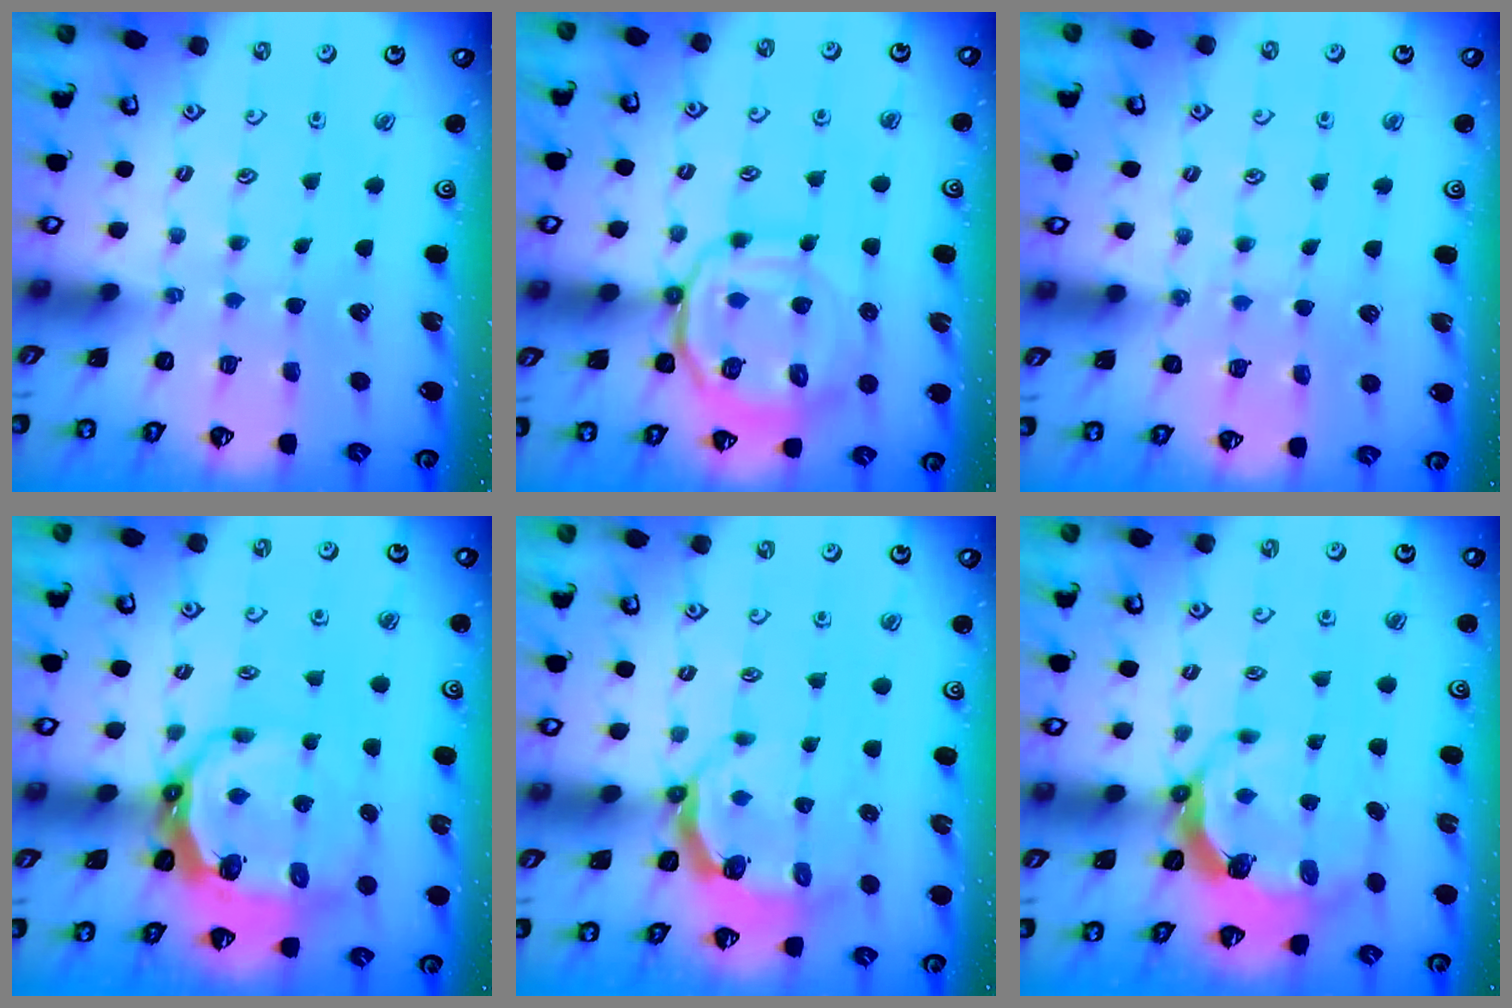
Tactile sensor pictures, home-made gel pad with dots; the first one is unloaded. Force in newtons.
{"total": 13.7, "press": 13.6, "slide": 1.7}
{"total": 7.4, "press": 7.3, "slide": 0.8}
{"total": 10.7, "press": 9.9, "slide": 4.0}
{"total": 4.9, "press": 4.0, "slide": 2.8}
{"total": 6.6, "press": 5.1, "slide": 4.2}